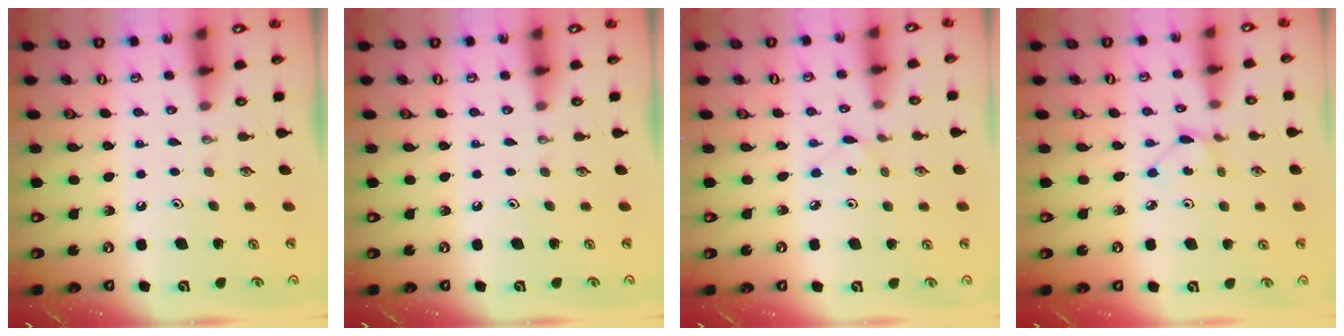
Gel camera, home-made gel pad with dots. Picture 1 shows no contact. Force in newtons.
{"total": 0.0}
{"total": 3.1, "press": 3.1, "slide": 0.4}
{"total": 2.2, "press": 2.2, "slide": 0.3}